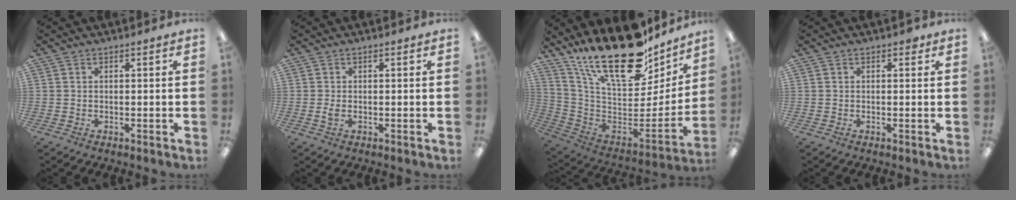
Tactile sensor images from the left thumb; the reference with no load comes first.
{"total": 1.7, "force": [-0.1, 0.8, 1.4], "torque": [-0.034, 0.000, -0.006]}
{"total": 26.3, "force": [18.6, 10.1, 15.6], "torque": [-0.245, -0.128, 0.322]}
{"total": 1.1, "force": [0.6, 0.6, 0.6], "torque": [-0.006, -0.001, 0.009]}